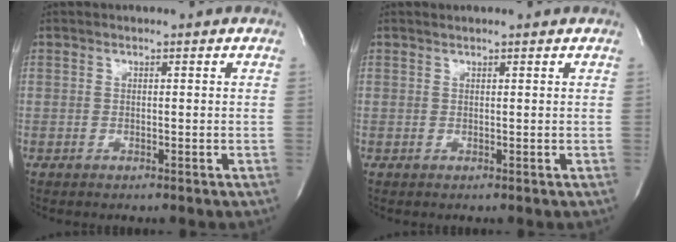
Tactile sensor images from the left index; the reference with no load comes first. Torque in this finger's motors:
{"motor_torque": [-0.01, -0.03, -0.01, 0.01]}